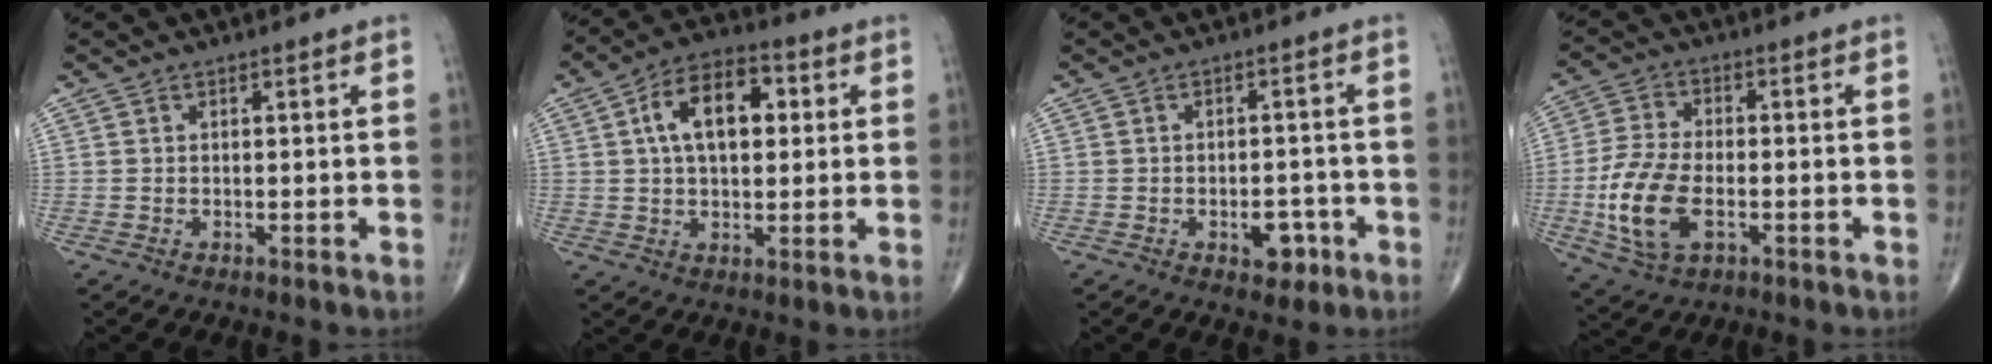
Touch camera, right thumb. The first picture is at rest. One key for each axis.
{"total": 12.3, "fx": 2.6, "fy": 7.1, "fz": 9.7, "tx": -0.145, "ty": 0.019, "tz": 0.034}
{"total": 4.8, "fx": -2.1, "fy": 2.8, "fz": 3.2, "tx": -0.023, "ty": 0.014, "tz": -0.025}
{"total": 12.3, "fx": -3.0, "fy": 6.6, "fz": 9.9, "tx": -0.211, "ty": 0.006, "tz": -0.056}